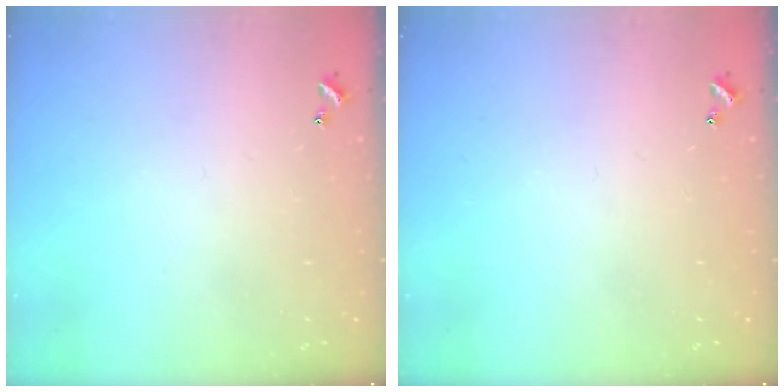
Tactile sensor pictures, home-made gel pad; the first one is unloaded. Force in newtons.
{"total": 0.0}